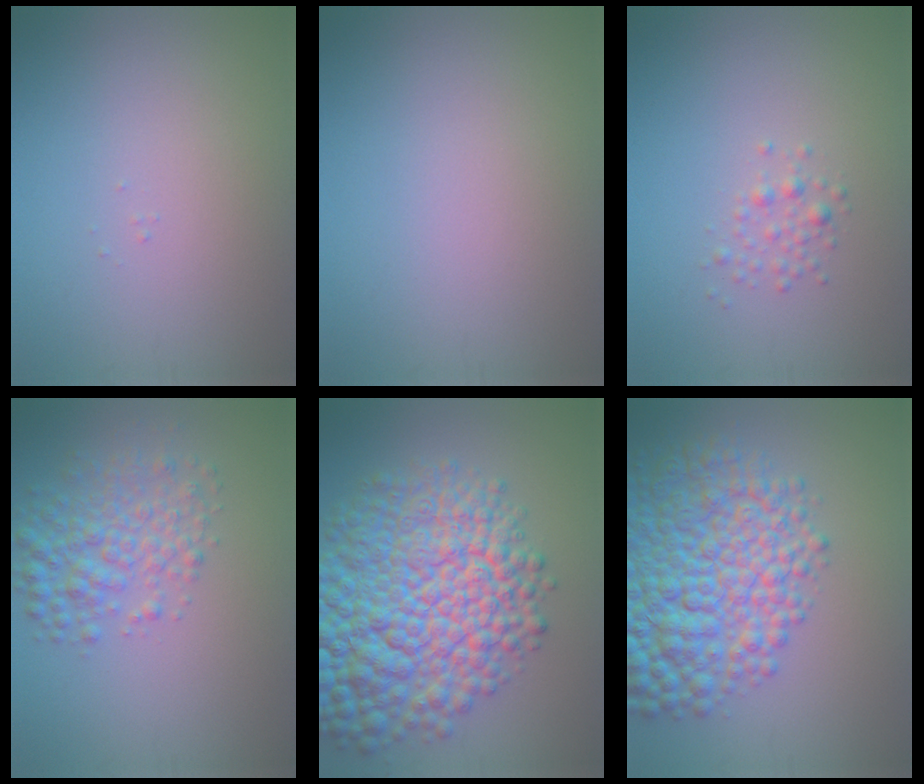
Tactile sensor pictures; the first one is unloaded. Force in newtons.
{"total": 0.0}
{"total": 1.3, "press": 1.3, "slide": 0.1}
{"total": 4.2, "press": 4.2, "slide": 0.1}
{"total": 14.0, "press": 14.0, "slide": 0.4}
{"total": 10.1, "press": 10.1, "slide": 0.3}